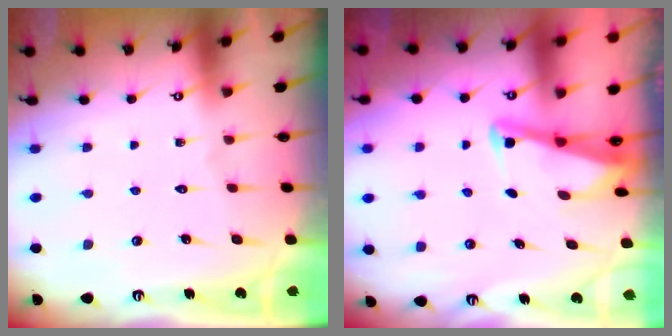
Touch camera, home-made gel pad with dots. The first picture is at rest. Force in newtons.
{"total": 2.9, "press": 2.8, "slide": 0.3}